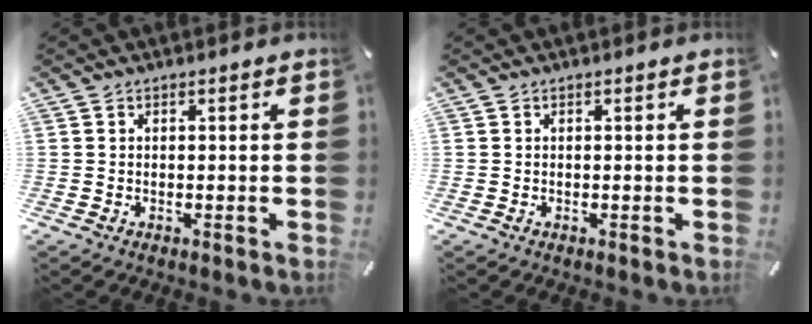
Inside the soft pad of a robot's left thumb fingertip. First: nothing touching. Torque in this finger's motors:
{"motor_torque": [0.00, 0.00, 0.00, 0.00, 0.00]}